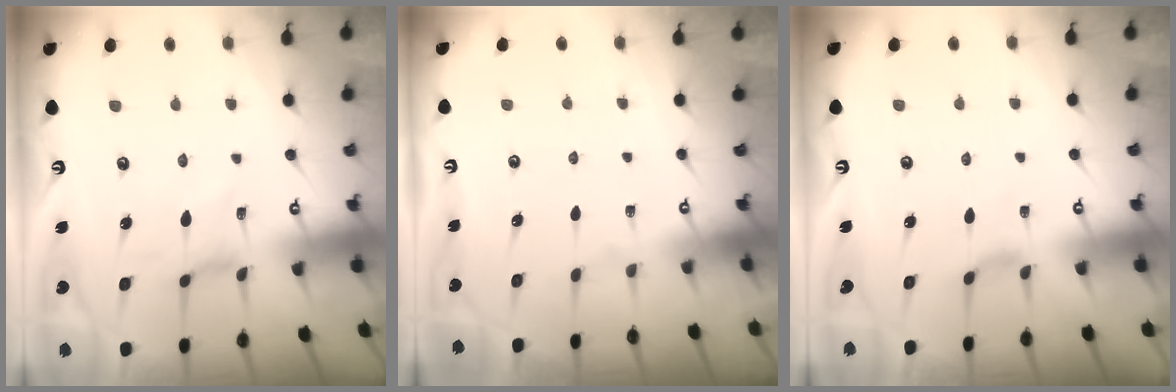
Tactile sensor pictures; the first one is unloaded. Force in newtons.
{"total": 0.0}
{"total": 1.8, "press": 1.7, "slide": 0.5}